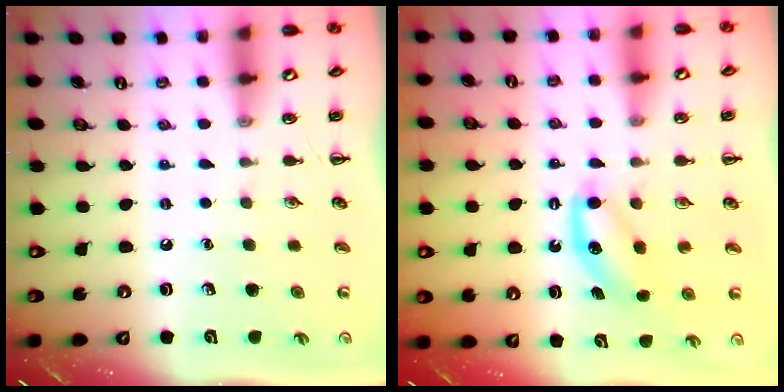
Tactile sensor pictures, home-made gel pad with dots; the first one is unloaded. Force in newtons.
{"total": 4.8, "press": 4.6, "slide": 1.4}